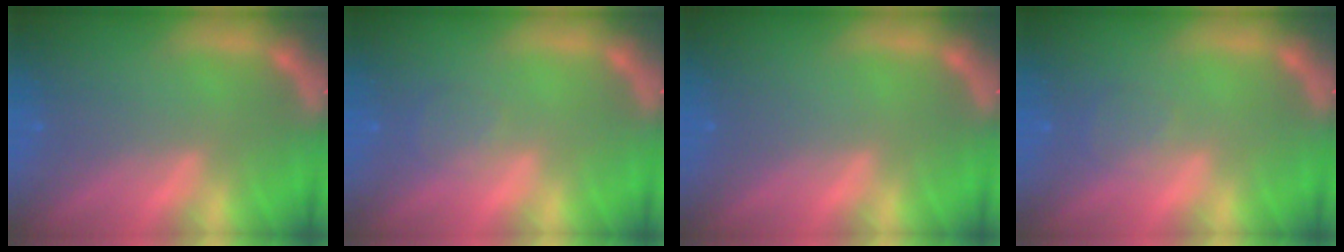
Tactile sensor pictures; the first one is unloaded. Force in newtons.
{"total": 1.5}
{"total": 0.0}
{"total": 1.5}